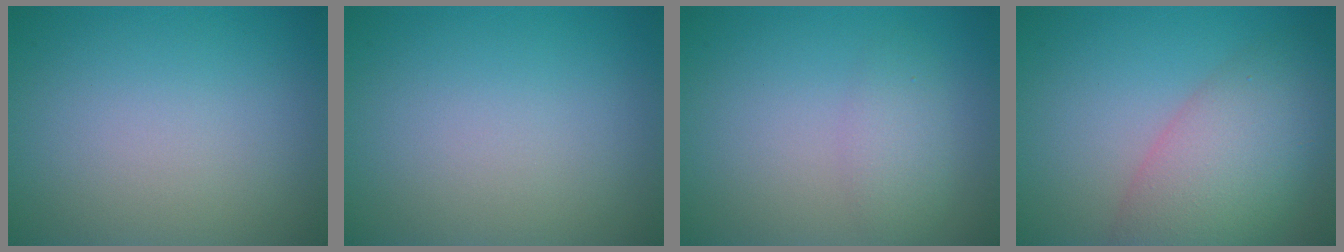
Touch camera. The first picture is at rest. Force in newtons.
{"total": 0.0}
{"total": 2.2, "press": 2.2, "slide": 0.1}
{"total": 7.6, "press": 7.6, "slide": 0.4}